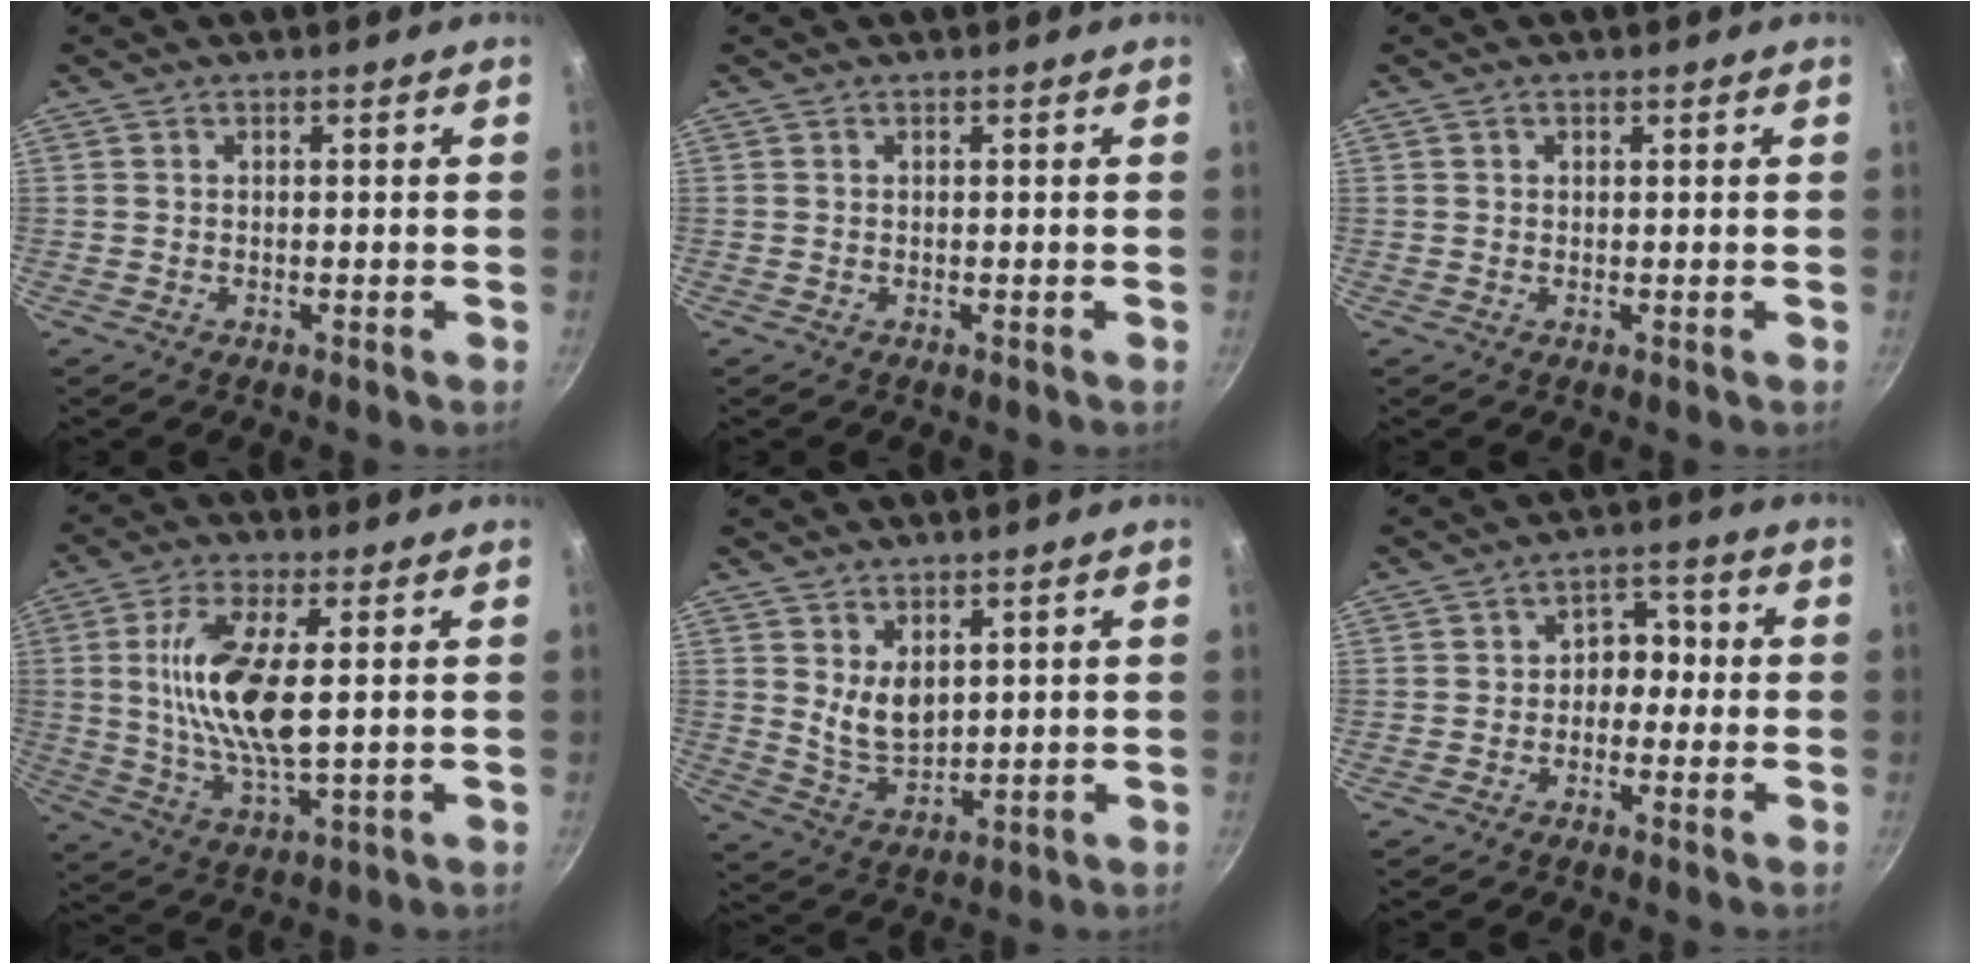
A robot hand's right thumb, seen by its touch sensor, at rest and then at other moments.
{"total": 0.0}
{"total": 0.9, "force": [0.4, 0.7, 0.3], "torque": [-0.003, 0.003, 0.006]}
{"total": 14.0, "force": [1.9, 5.0, 13.0], "torque": [-0.255, -0.008, 0.036]}
{"total": 6.5, "force": [2.5, 3.9, 4.6], "torque": [-0.068, -0.028, 0.059]}
{"total": 5.2, "force": [-0.6, 4.1, 3.2], "torque": [0.004, 0.022, -0.022]}